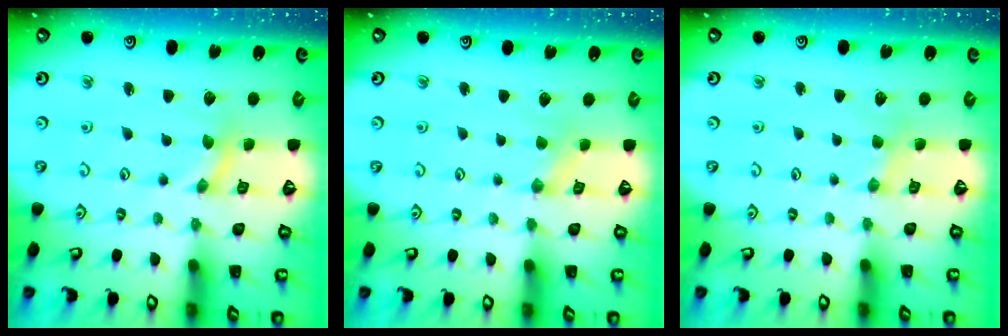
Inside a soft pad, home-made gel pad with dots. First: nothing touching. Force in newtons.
{"total": 1.8, "press": 1.8, "slide": 0.3}
{"total": 2.3, "press": 2.3, "slide": 0.3}